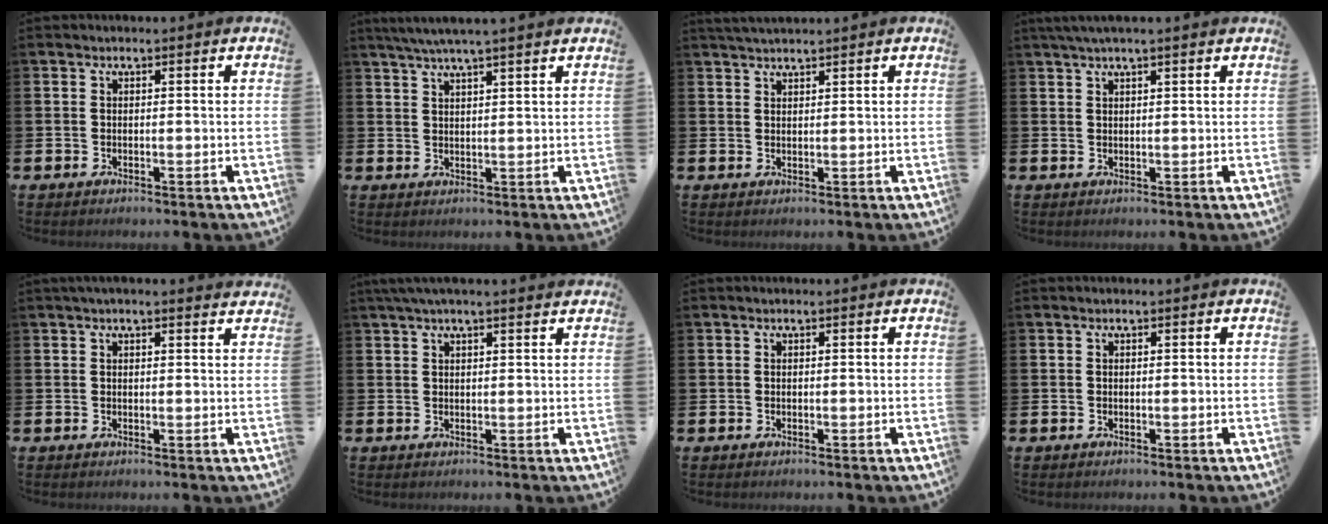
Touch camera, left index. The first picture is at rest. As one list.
[{"total": 4.0, "force": [3.5, -0.5, 1.7], "torque": [-0.046, -0.005, 0.065]}, {"total": 1.8, "force": [1.8, 0.0, 0.3], "torque": [-0.005, -0.005, 0.032]}, {"total": 2.1, "force": [1.7, -0.1, 1.3], "torque": [-0.023, 0.002, 0.029]}, {"total": 1.5, "force": [1.4, -0.1, 0.5], "torque": [-0.006, -0.006, 0.024]}, {"total": 2.5, "force": [2.1, -0.1, 1.4], "torque": [-0.026, -0.001, 0.036]}, {"total": 0.0}, {"total": 0.0}]